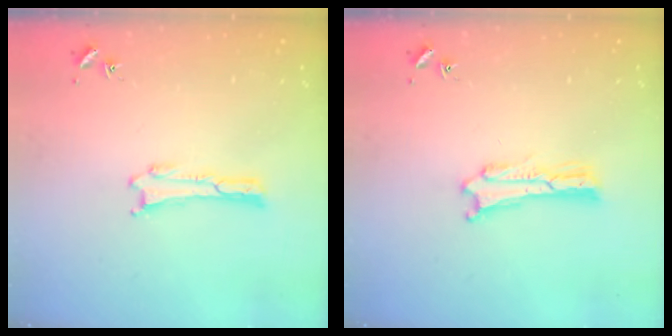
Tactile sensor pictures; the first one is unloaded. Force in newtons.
{"total": 0.9, "press": 0.9, "slide": 0.2}